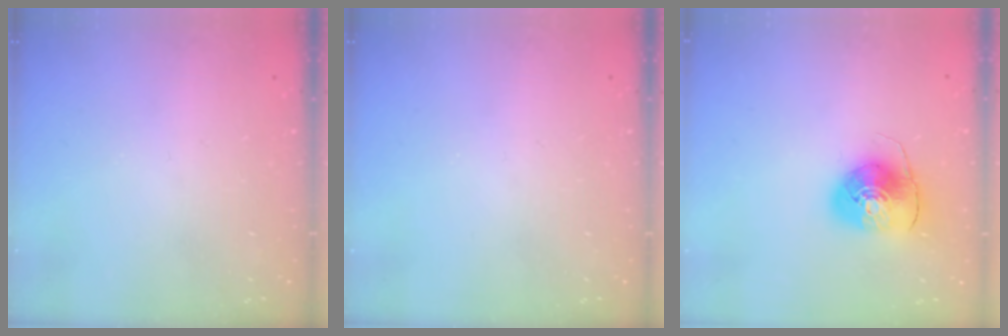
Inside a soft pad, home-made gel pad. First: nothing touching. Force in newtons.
{"total": 0.0}
{"total": 8.6, "press": 8.5, "slide": 1.1}